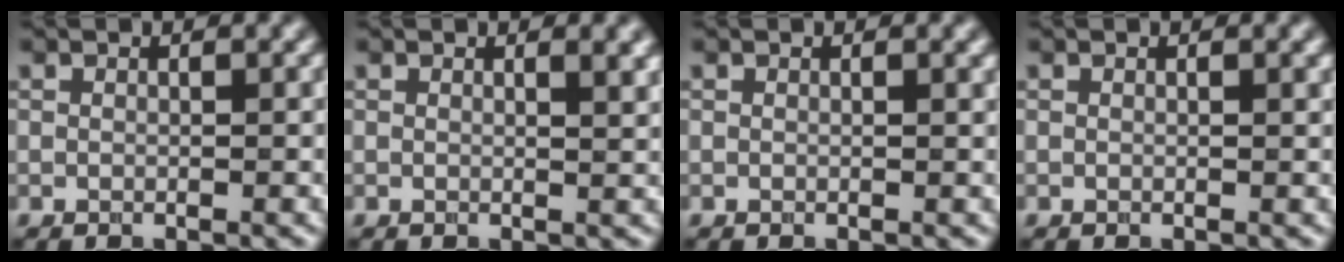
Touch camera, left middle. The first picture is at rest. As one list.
[{"total": 2.2, "force": [1.1, 0.8, 1.7], "torque": [-0.010, 0.002, 0.013]}, {"total": 0.6, "force": [0.3, 0.1, 0.5], "torque": [-0.004, 0.003, 0.004]}, {"total": 0.5, "force": [0.3, 0.1, 0.5], "torque": [-0.004, 0.002, 0.003]}]